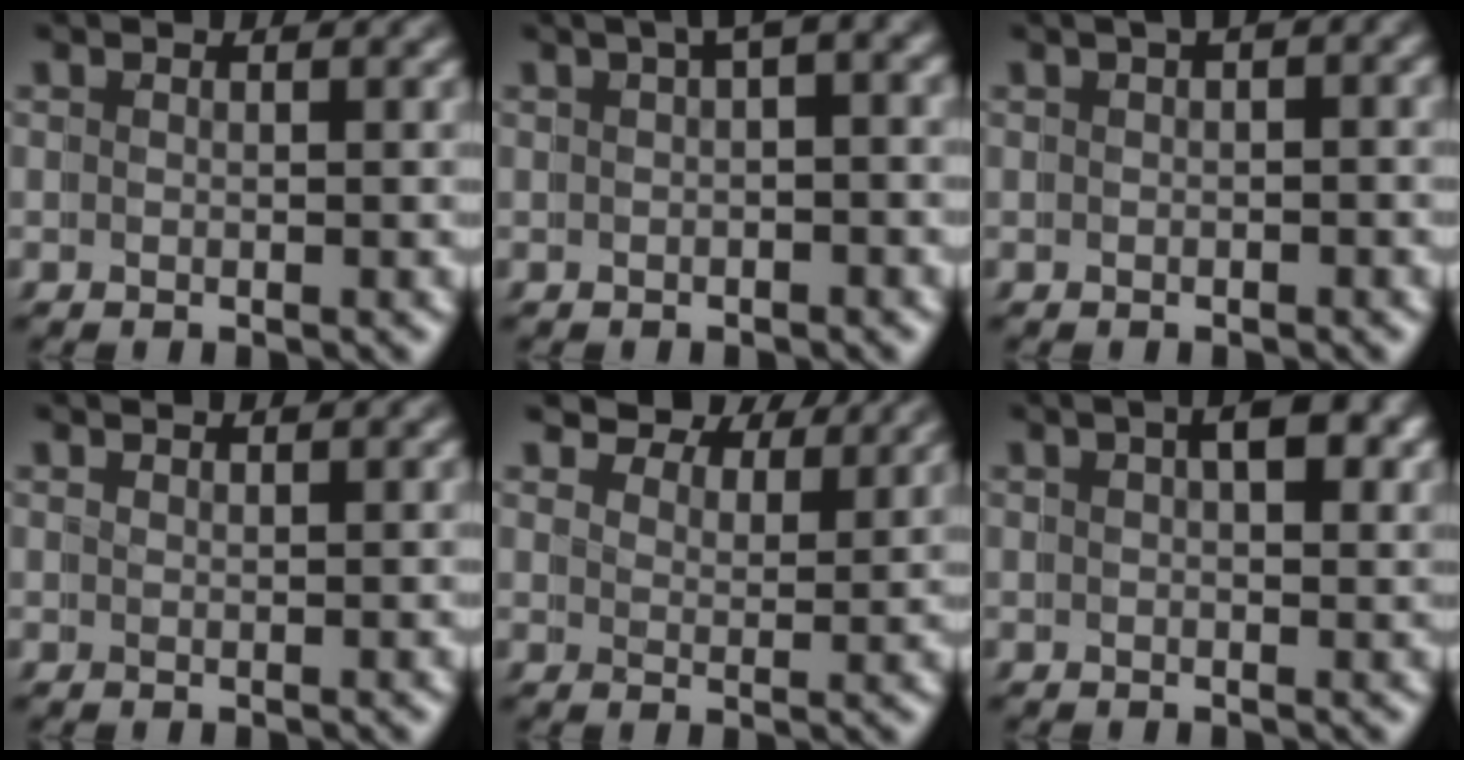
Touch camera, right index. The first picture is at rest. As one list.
[{"total": 2.2, "force": [0.7, 0.5, 2.0], "torque": [-0.013, 0.018, 0.006]}, {"total": 1.4, "force": [0.3, 0.8, 1.2], "torque": [-0.003, 0.015, -0.004]}, {"total": 1.1, "force": [0.9, -0.7, 0.0], "torque": [0.002, 0.001, 0.017]}, {"total": 5.4, "force": [5.3, 0.2, 0.9], "torque": [-0.007, 0.007, 0.081]}, {"total": 3.1, "force": [1.3, 0.6, 2.7], "torque": [-0.022, 0.013, 0.017]}]